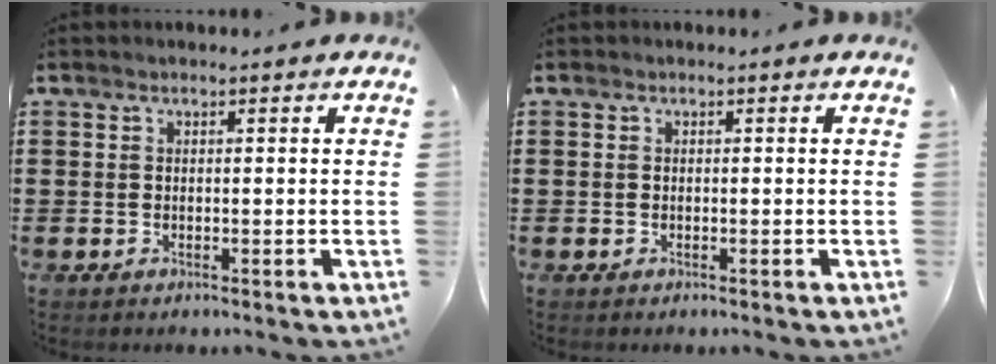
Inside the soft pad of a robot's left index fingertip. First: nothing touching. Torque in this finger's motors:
{"motor_torque": [-0.84, 1.30, -0.03, -0.01]}